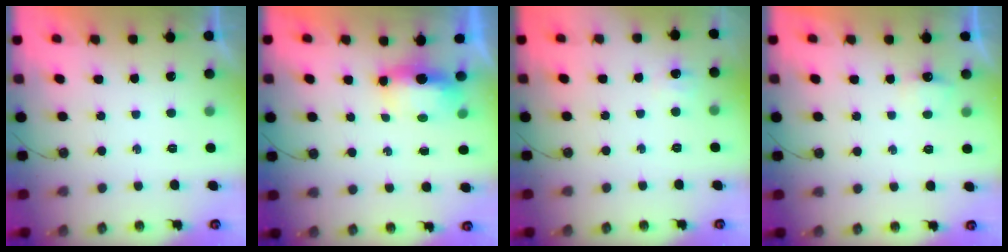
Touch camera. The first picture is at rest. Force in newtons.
{"total": 5.9, "press": 5.8, "slide": 1.2}
{"total": 5.4, "press": 5.3, "slide": 1.1}
{"total": 3.3, "press": 3.2, "slide": 0.6}